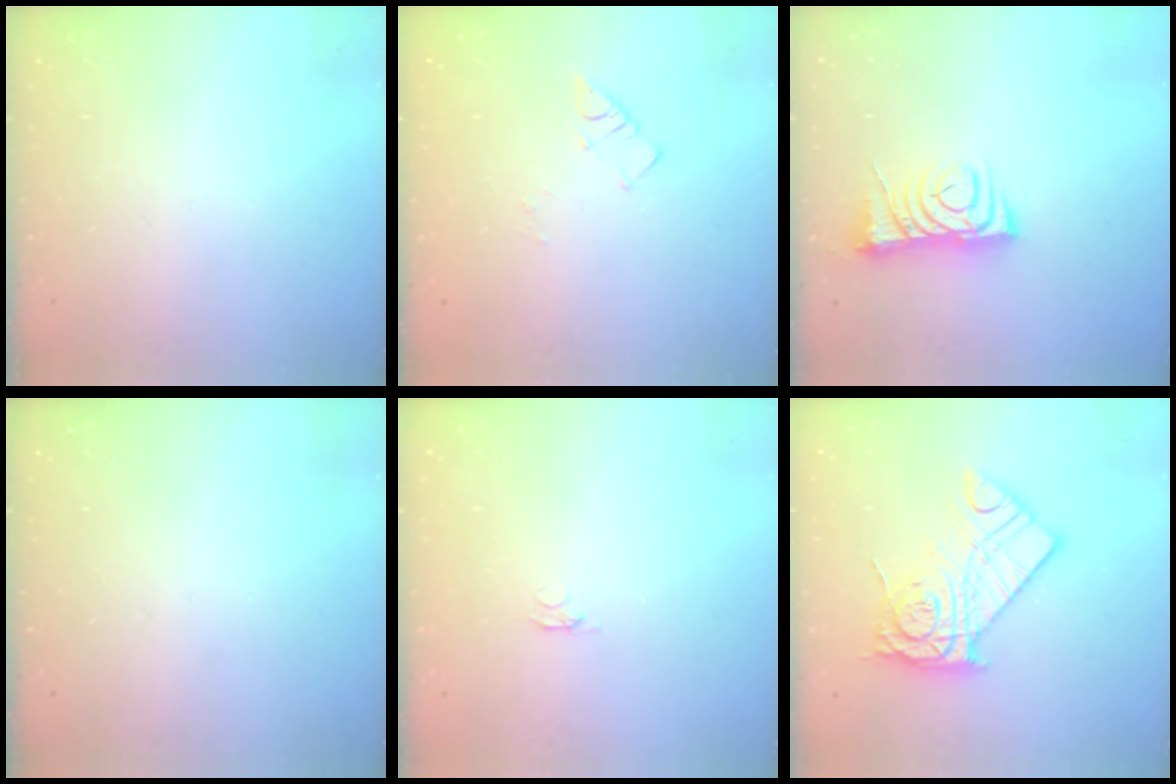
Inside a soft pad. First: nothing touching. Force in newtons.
{"total": 4.1, "press": 4.0, "slide": 0.7}
{"total": 7.3, "press": 7.2, "slide": 0.9}
{"total": 0.0}
{"total": 2.1, "press": 2.0, "slide": 0.3}
{"total": 14.9, "press": 14.8, "slide": 1.1}